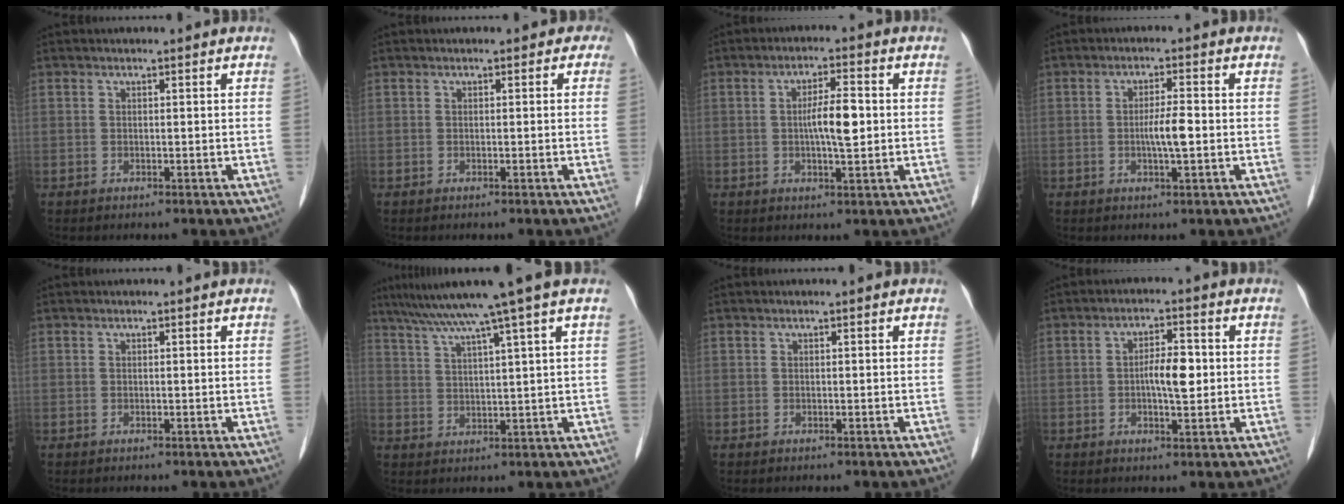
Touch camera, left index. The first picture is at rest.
{"total": 0.8, "force": [0.0, 0.8, 0.2], "torque": [0.014, 0.008, -0.012]}
{"total": 5.4, "force": [-0.1, 1.1, 5.3], "torque": [-0.098, 0.005, 0.000]}
{"total": 3.8, "force": [-0.7, 0.4, 3.8], "torque": [-0.071, -0.003, -0.009]}
{"total": 0.0}
{"total": 10.9, "force": [7.8, -2.3, 7.3], "torque": [-0.117, 0.021, 0.117]}
{"total": 0.0}
{"total": 5.0, "force": [-0.1, 1.6, 4.8], "torque": [-0.088, 0.006, 0.001]}